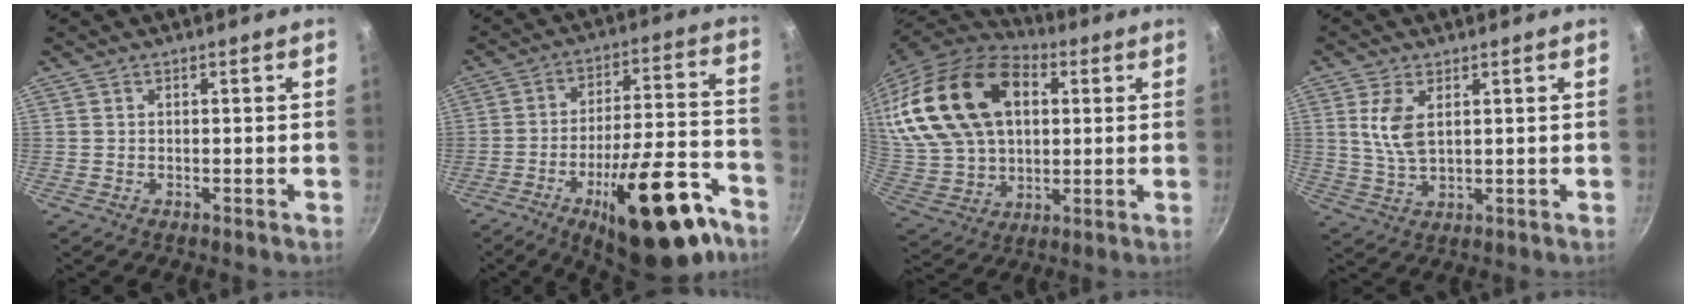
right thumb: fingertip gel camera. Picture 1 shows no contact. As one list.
[{"total": 23.4, "force": [-13.0, 8.3, 17.6], "torque": [-0.210, 0.075, -0.188]}, {"total": 28.5, "force": [8.1, 18.7, 19.9], "torque": [-0.389, 0.003, 0.151]}, {"total": 6.5, "force": [1.9, 3.3, 5.2], "torque": [-0.103, -0.011, 0.042]}]